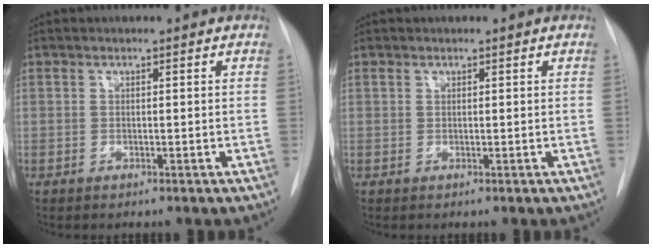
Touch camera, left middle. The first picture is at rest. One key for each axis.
{"total": 0.0}